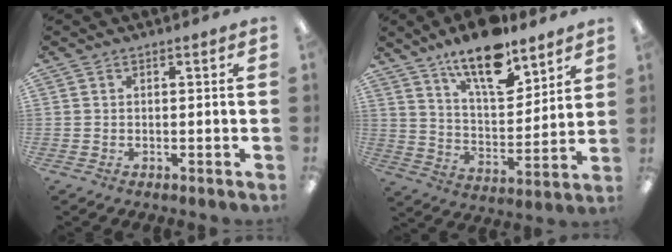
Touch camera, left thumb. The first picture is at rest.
{"total": 16.0, "force": [12.1, 5.6, 8.8], "torque": [-0.147, -0.070, 0.208]}